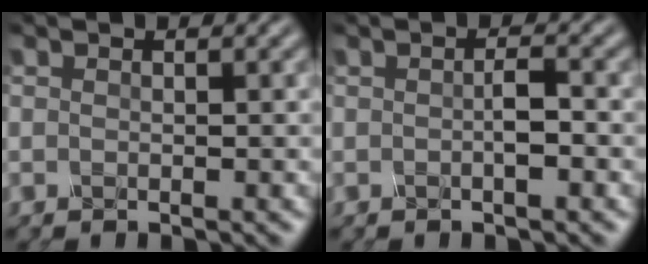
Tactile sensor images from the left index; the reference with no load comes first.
{"total": 1.3, "force": [-0.2, 0.0, 1.2], "torque": [-0.022, 0.009, -0.002]}